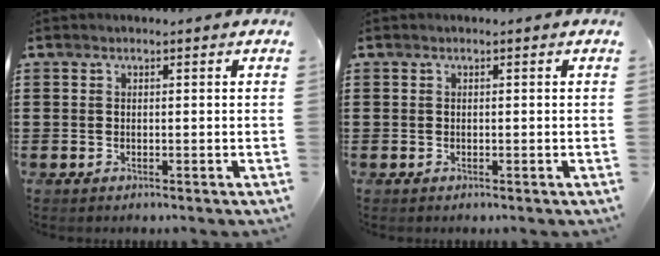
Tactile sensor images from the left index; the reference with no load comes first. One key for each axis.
{"total": 0.0}